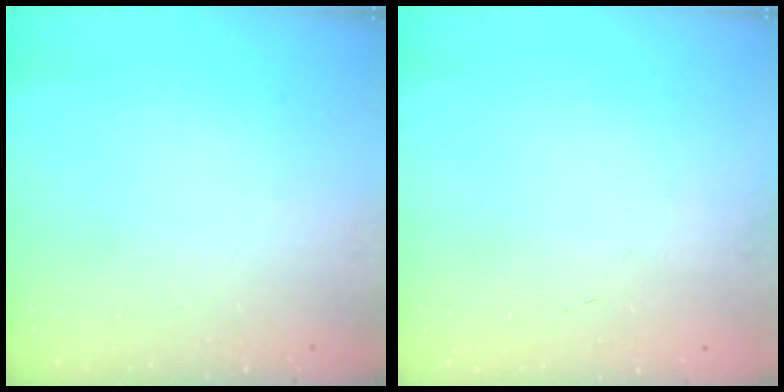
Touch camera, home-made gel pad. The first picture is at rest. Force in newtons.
{"total": 0.0}